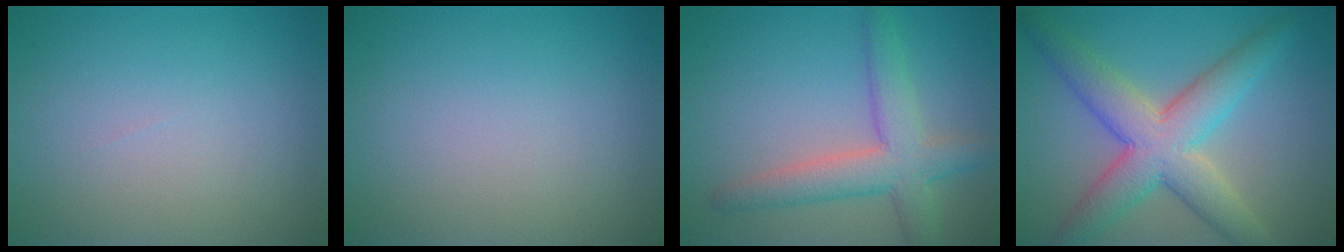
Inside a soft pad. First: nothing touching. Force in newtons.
{"total": 0.0}
{"total": 5.2, "press": 5.2, "slide": 0.2}
{"total": 7.5, "press": 7.5, "slide": 0.3}